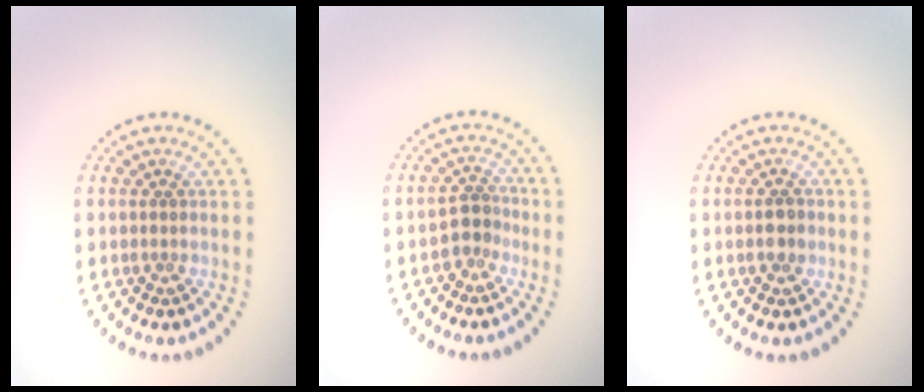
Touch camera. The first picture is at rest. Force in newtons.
{"total": 2.0, "press": 1.6, "slide": 1.2}
{"total": 1.4, "press": 1.4, "slide": 0.2}